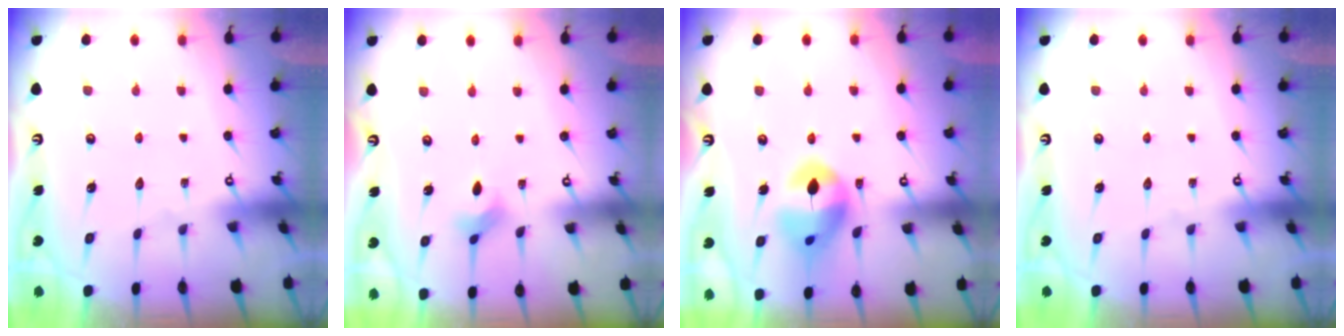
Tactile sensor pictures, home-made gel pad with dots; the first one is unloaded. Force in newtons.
{"total": 2.8, "press": 2.8, "slide": 0.7}
{"total": 13.8, "press": 13.7, "slide": 1.6}
{"total": 0.0}